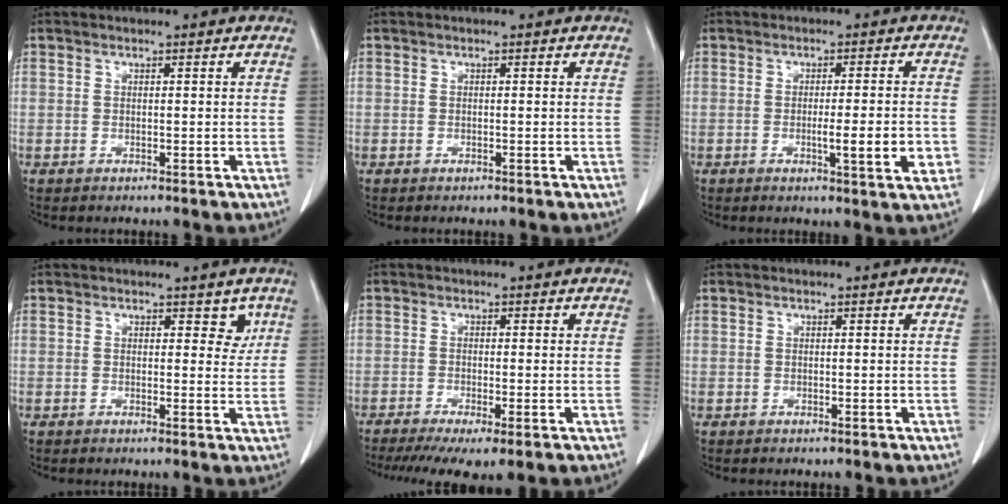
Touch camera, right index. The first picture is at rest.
{"total": 0.0}
{"total": 6.4, "force": [-1.6, 0.3, 6.2], "torque": [-0.086, -0.008, -0.021]}
{"total": 2.7, "force": [1.5, 1.7, 1.5], "torque": [-0.005, -0.002, 0.016]}
{"total": 7.6, "force": [-5.0, 1.3, 5.6], "torque": [-0.088, -0.015, -0.081]}
{"total": 0.0}